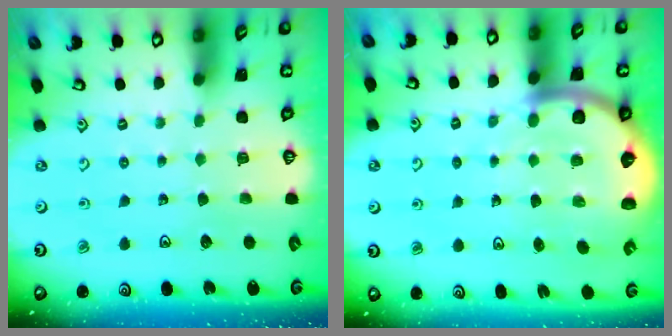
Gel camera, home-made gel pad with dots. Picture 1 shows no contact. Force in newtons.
{"total": 8.6, "press": 8.4, "slide": 1.7}